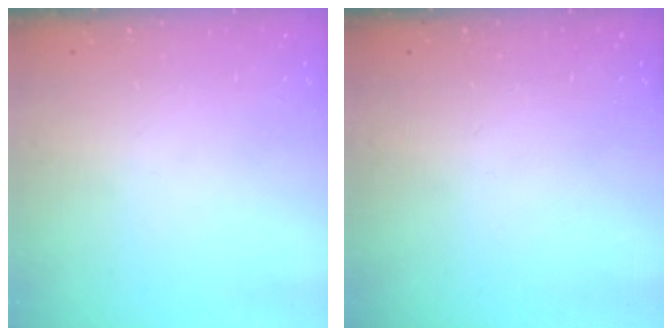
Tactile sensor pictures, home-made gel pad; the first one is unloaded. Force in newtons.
{"total": 0.0}